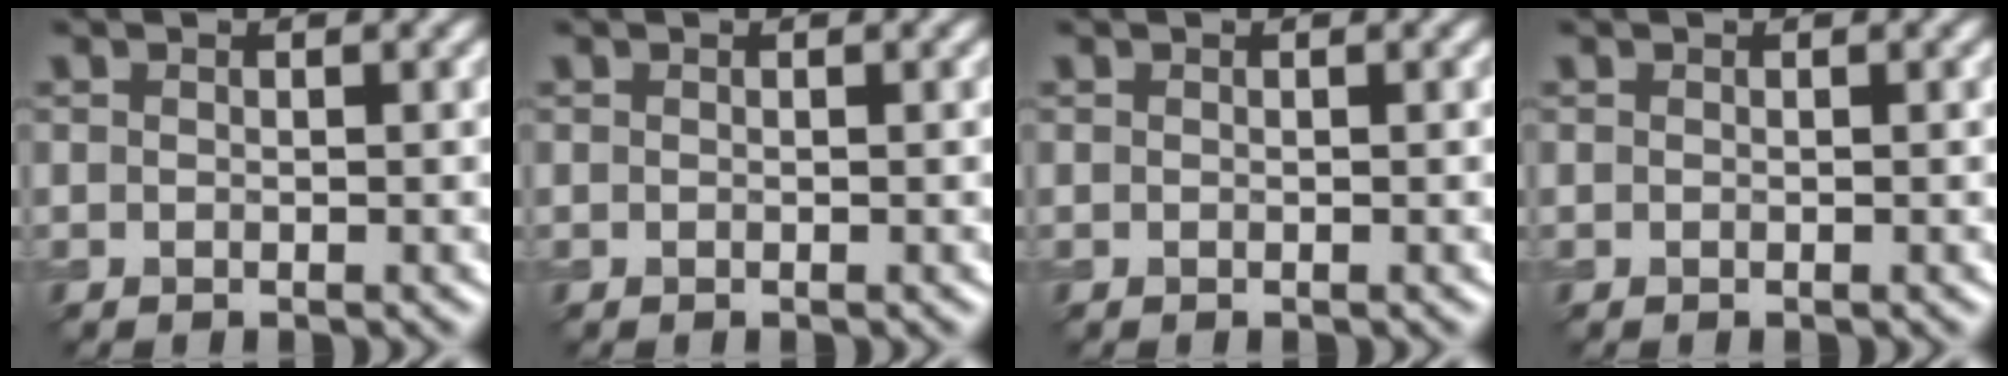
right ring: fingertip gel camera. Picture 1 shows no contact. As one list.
[{"total": 0.0}, {"total": 0.0}, {"total": 0.0}]